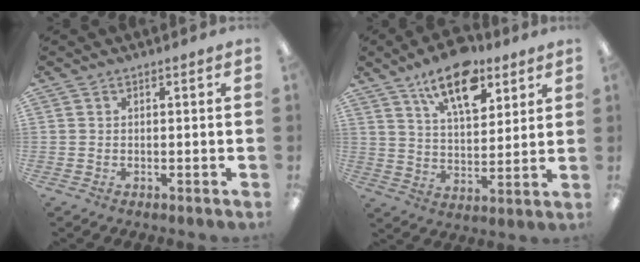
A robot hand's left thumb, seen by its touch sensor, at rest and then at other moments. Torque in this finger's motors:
{"motor_torque": [0.64, 0.65, 1.34, -1.43, 0.20]}